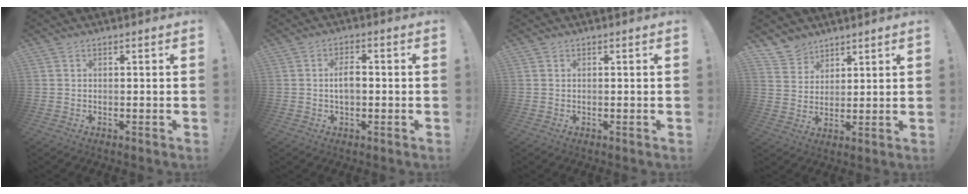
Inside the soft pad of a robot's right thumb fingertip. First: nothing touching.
{"total": 4.4, "force": [-0.3, 2.2, 3.9], "torque": [-0.062, 0.003, -0.011]}
{"total": 0.0}
{"total": 6.9, "force": [5.6, 4.0, 0.5], "torque": [-0.013, -0.041, 0.110]}